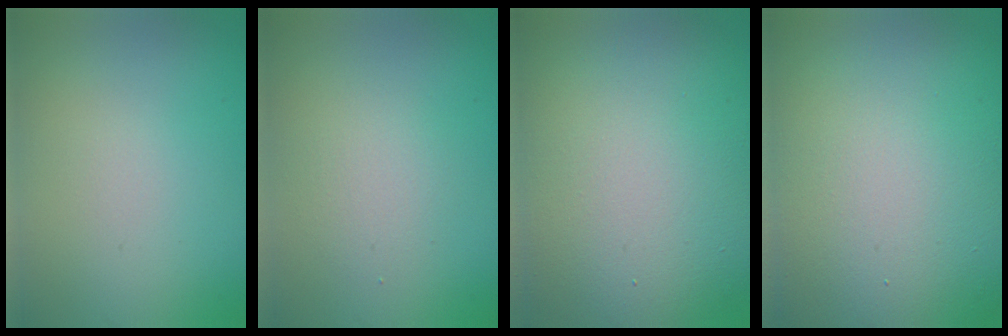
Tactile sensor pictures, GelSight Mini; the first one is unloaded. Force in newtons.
{"total": 1.7, "press": 1.7, "slide": 0.0}
{"total": 15.2, "press": 15.2, "slide": 1.1}
{"total": 20.4, "press": 20.4, "slide": 1.1}